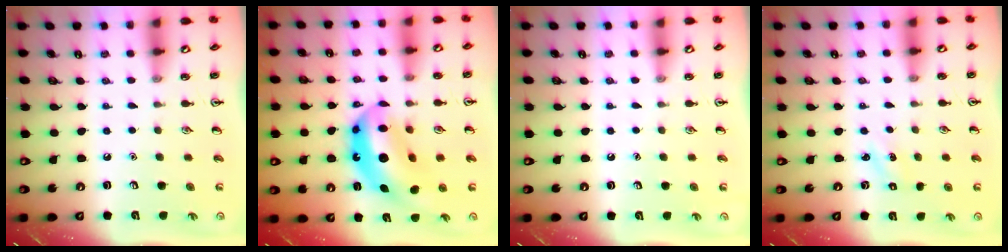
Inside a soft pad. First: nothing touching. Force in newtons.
{"total": 15.4, "press": 14.6, "slide": 4.9}
{"total": 0.0}
{"total": 1.2, "press": 1.1, "slide": 0.4}